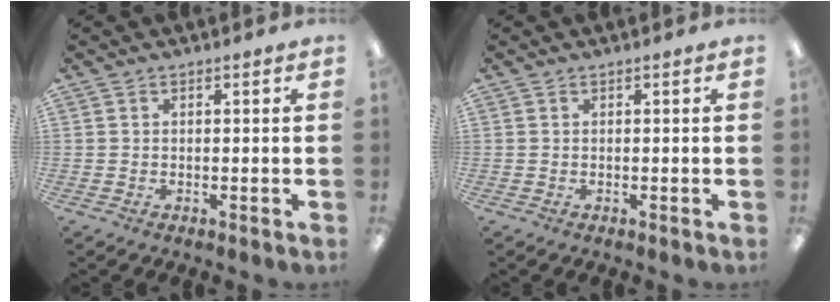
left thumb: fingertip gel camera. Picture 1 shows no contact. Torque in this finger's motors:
{"motor_torque": [-0.05, -0.01, 0.08, -0.01, 0.00]}